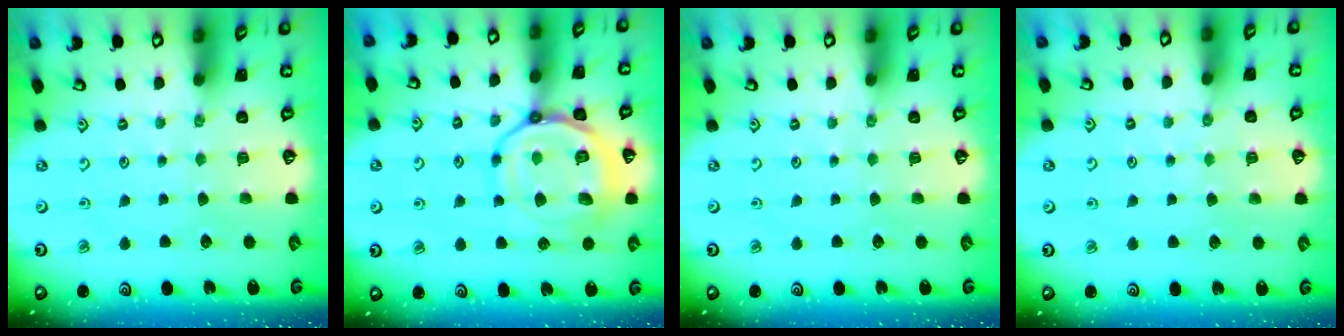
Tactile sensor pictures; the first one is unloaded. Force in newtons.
{"total": 17.9, "press": 17.8, "slide": 1.8}
{"total": 0.0}
{"total": 4.3, "press": 4.3, "slide": 0.5}